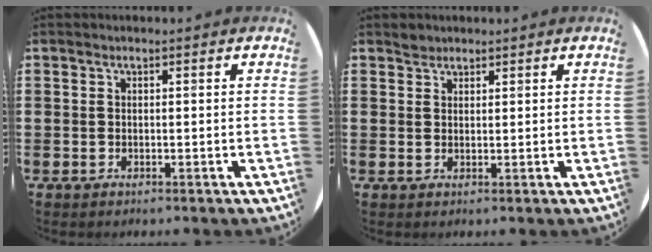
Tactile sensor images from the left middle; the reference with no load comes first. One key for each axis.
{"total": 1.3, "fx": 1.2, "fy": 0.4, "fz": -0.1, "tx": 0.008, "ty": -0.003, "tz": 0.022}